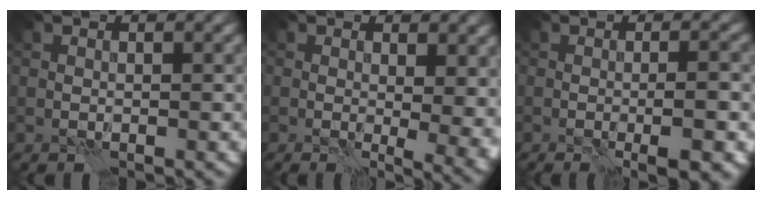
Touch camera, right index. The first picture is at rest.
{"total": 6.8, "force": [1.5, 3.4, 5.8], "torque": [-0.034, 0.000, 0.031]}
{"total": 4.5, "force": [-0.9, 1.1, 4.3], "torque": [-0.049, 0.002, -0.010]}